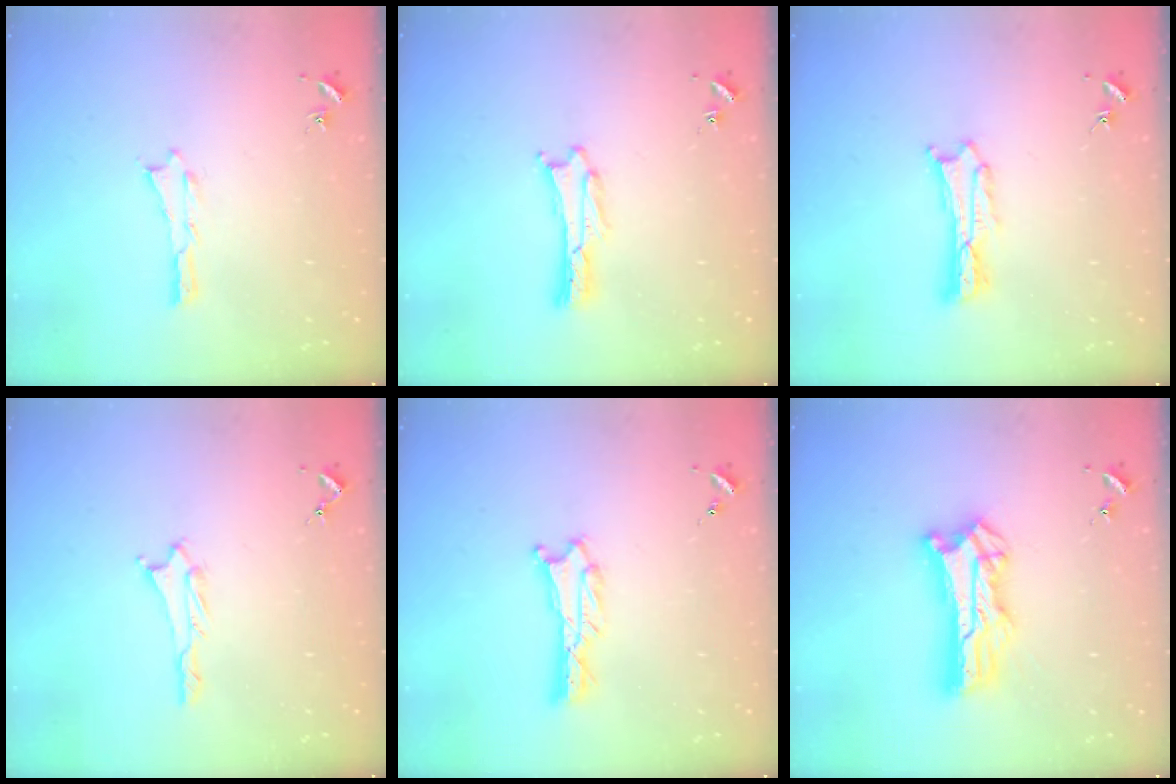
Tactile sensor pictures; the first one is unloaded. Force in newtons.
{"total": 1.1, "press": 1.1, "slide": 0.0}
{"total": 1.8, "press": 1.8, "slide": 0.3}
{"total": 1.2, "press": 1.2, "slide": 0.1}
{"total": 0.7, "press": 0.7, "slide": 0.1}
{"total": 11.0, "press": 10.9, "slide": 0.8}